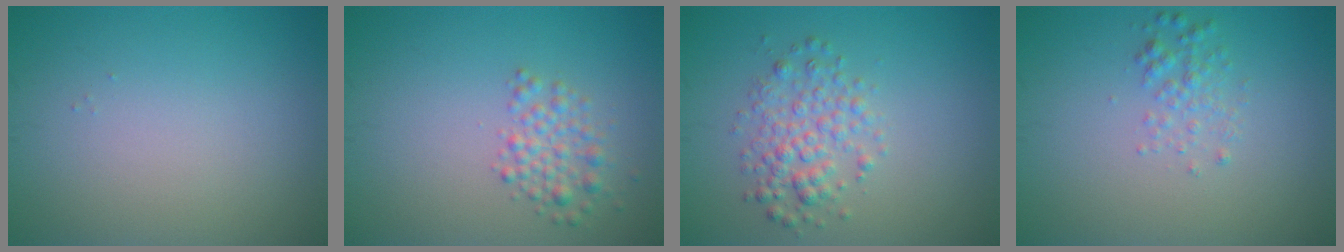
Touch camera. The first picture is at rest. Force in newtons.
{"total": 2.3, "press": 2.3, "slide": 0.1}
{"total": 3.1, "press": 3.1, "slide": 0.1}
{"total": 1.6, "press": 1.6, "slide": 0.0}